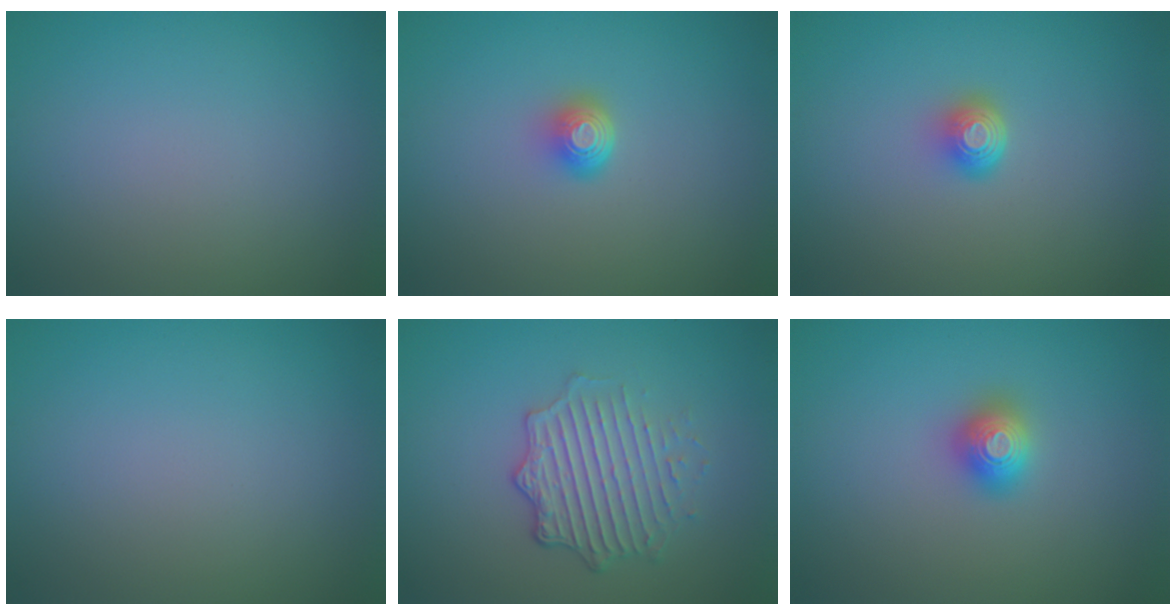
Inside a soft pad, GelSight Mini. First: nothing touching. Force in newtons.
{"total": 2.0, "press": 1.4, "slide": 1.4}
{"total": 2.0, "press": 1.4, "slide": 1.4}
{"total": 0.0}
{"total": 4.9, "press": 3.5, "slide": 3.3}
{"total": 2.0, "press": 2.0, "slide": 0.1}